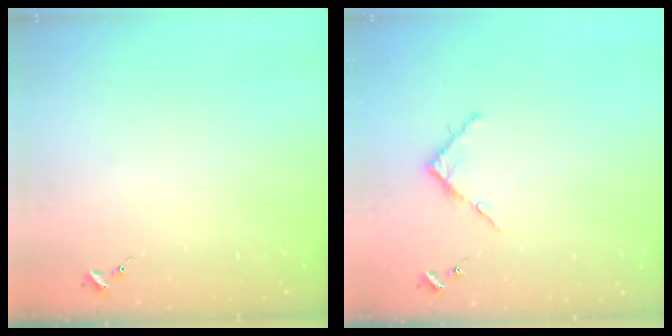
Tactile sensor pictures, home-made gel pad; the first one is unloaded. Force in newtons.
{"total": 4.3, "press": 4.3, "slide": 0.5}